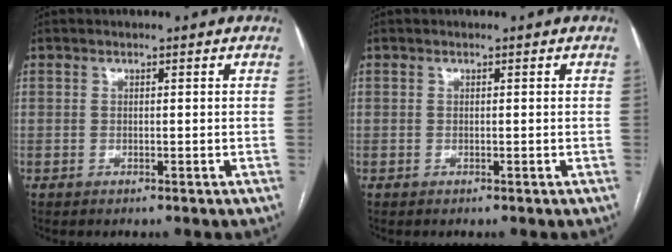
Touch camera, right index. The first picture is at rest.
{"total": 0.0}